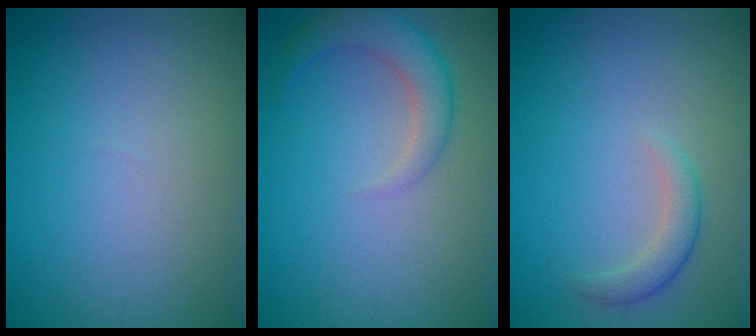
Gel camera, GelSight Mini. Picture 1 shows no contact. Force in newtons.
{"total": 3.5, "press": 3.5, "slide": 0.2}
{"total": 1.9, "press": 1.9, "slide": 0.2}